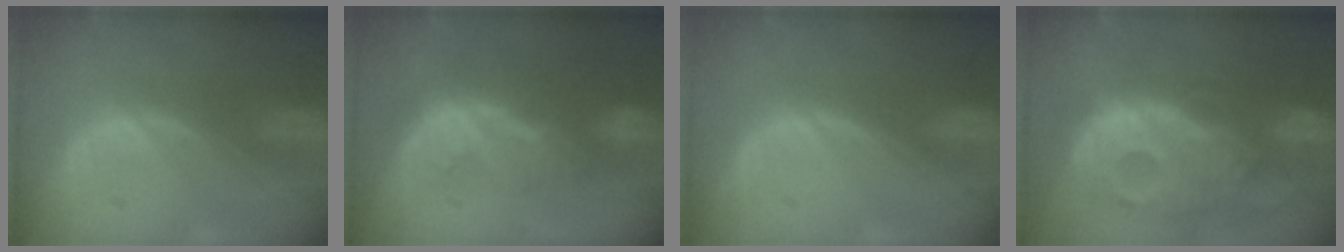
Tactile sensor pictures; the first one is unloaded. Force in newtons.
{"total": 8.4, "press": 7.6, "slide": 3.6}
{"total": 0.0}
{"total": 13.9, "press": 11.9, "slide": 7.2}